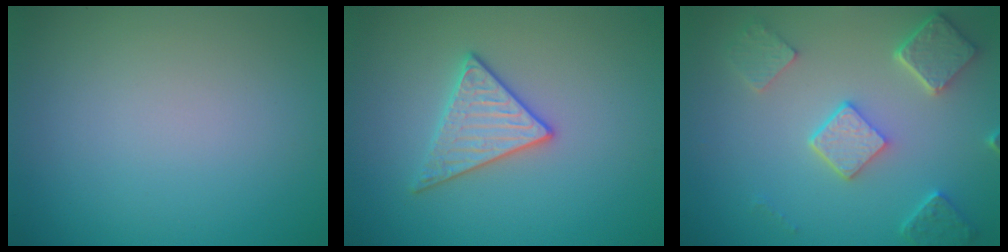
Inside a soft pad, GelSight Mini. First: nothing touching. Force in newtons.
{"total": 2.9, "press": 2.9, "slide": 0.4}
{"total": 4.9, "press": 3.8, "slide": 3.1}